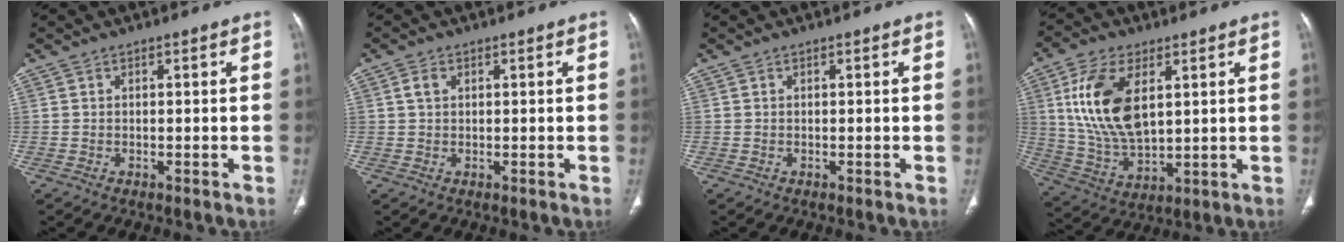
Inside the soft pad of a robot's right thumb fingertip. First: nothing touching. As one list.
[{"total": 1.9, "force": [0.7, 1.3, 1.2], "torque": [-0.021, 0.003, 0.012]}, {"total": 0.0}, {"total": 15.7, "force": [4.5, 8.4, 12.5], "torque": [-0.237, -0.018, 0.094]}]